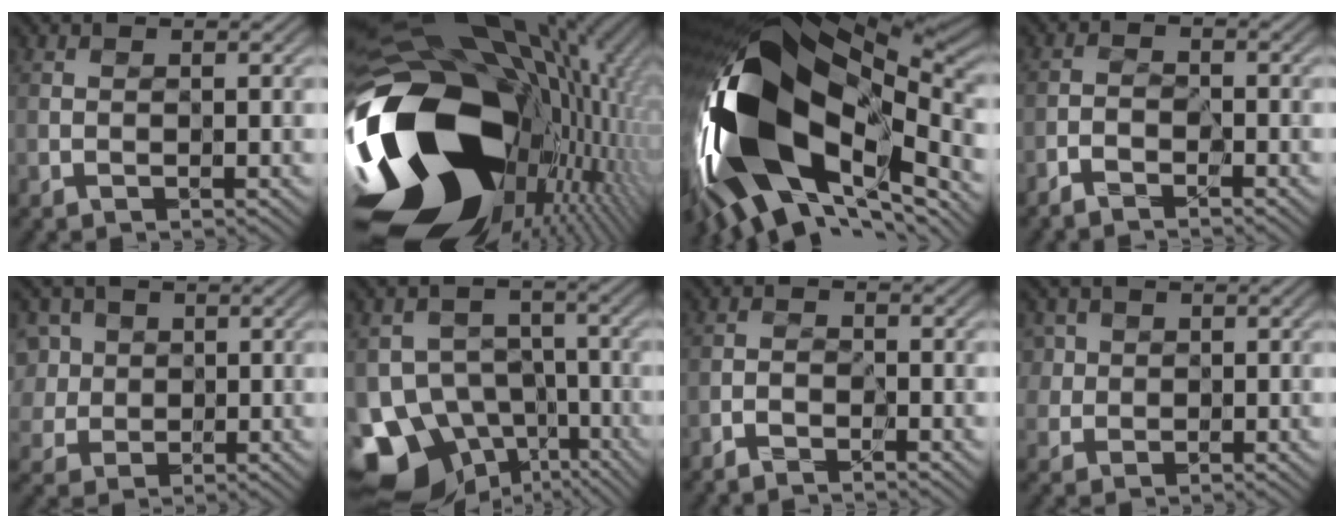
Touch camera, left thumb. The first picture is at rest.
{"total": 21.9, "force": [-3.6, 14.8, 15.7], "torque": [-0.352, -0.048, -0.035]}
{"total": 20.6, "force": [-4.9, 10.7, 16.9], "torque": [-0.353, -0.038, -0.077]}
{"total": 2.3, "force": [-2.1, 0.4, 0.7], "torque": [-0.015, 0.005, -0.045]}
{"total": 5.2, "force": [0.9, 4.7, 2.2], "torque": [-0.083, 0.013, 0.006]}
{"total": 14.4, "force": [-8.9, 10.3, 4.6], "torque": [-0.113, -0.036, -0.137]}
{"total": 1.9, "force": [-1.8, 0.3, 0.6], "torque": [-0.011, 0.004, -0.037]}
{"total": 3.3, "force": [1.2, 2.9, 1.0], "torque": [-0.045, 0.002, 0.027]}